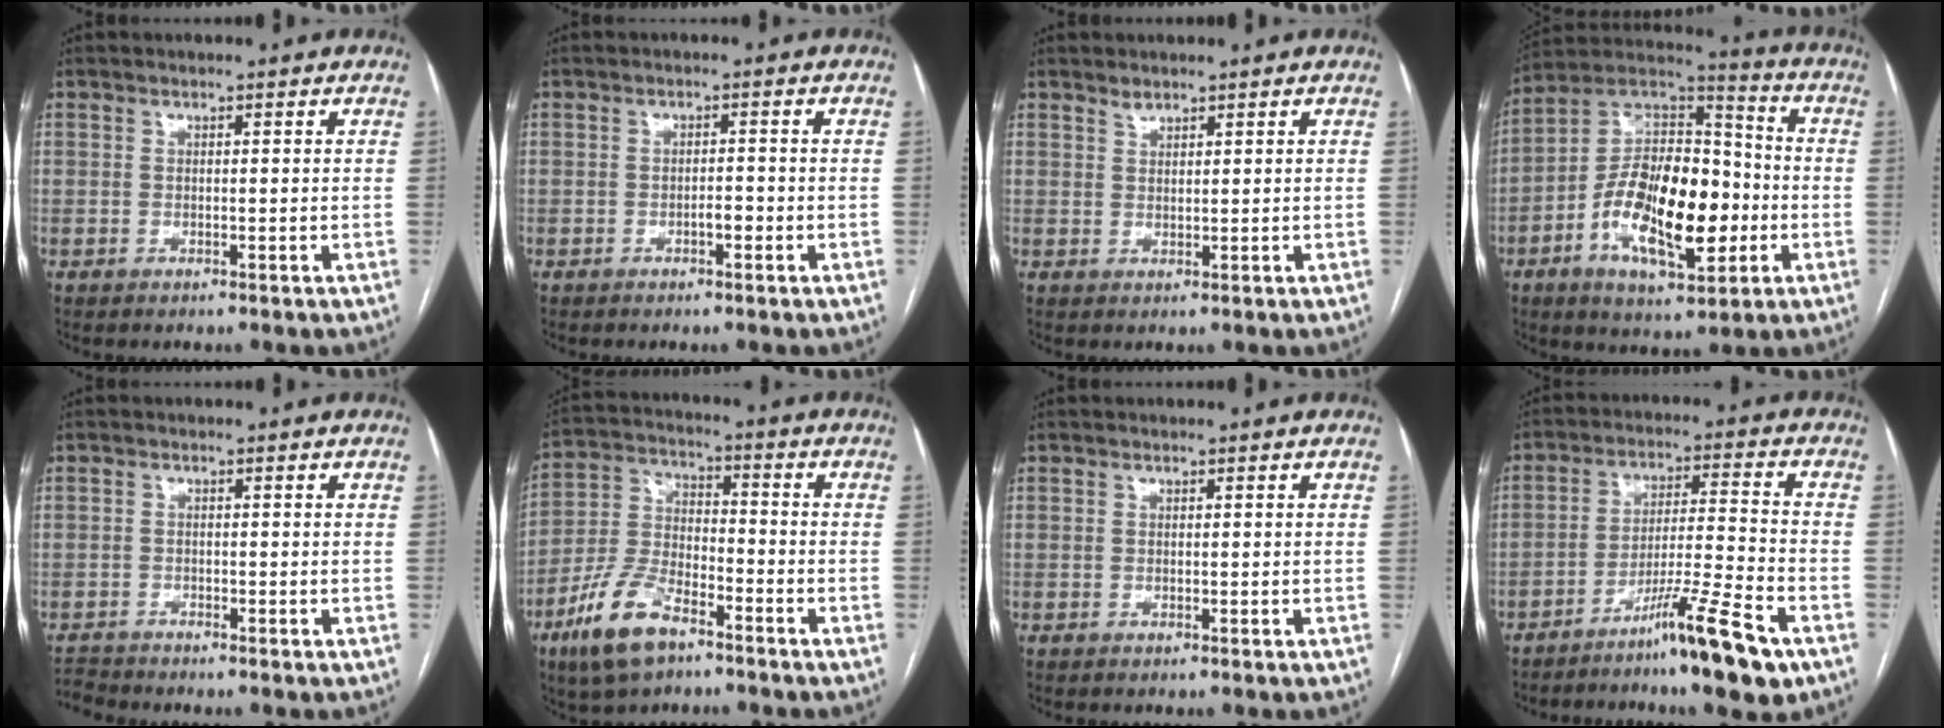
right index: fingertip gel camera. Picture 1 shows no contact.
{"total": 1.6, "force": [-0.8, 0.5, 1.3], "torque": [-0.019, 0.003, -0.014]}
{"total": 1.2, "force": [1.2, 0.4, 0.2], "torque": [-0.001, -0.003, 0.021]}
{"total": 18.6, "force": [-4.9, 7.6, 16.3], "torque": [-0.297, 0.022, -0.080]}
{"total": 2.2, "force": [-2.1, 0.1, -0.7], "torque": [0.012, -0.014, -0.038]}
{"total": 11.8, "force": [-7.4, 4.9, 7.8], "torque": [-0.173, -0.003, -0.143]}
{"total": 0.0}
{"total": 11.9, "force": [-7.6, -0.4, 9.2], "torque": [-0.151, -0.014, -0.132]}